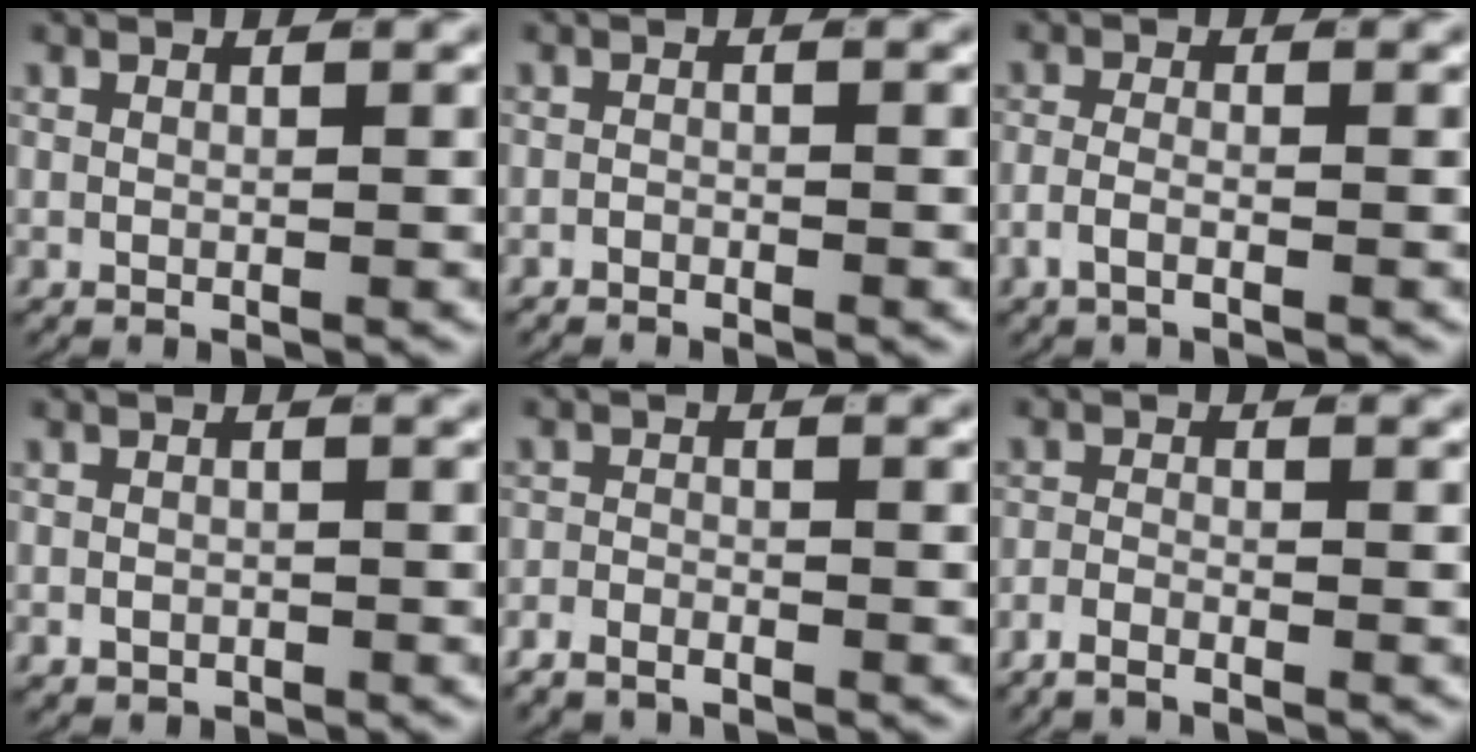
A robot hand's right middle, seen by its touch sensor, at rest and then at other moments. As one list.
[{"total": 1.0, "force": [-1.0, 0.0, 0.0], "torque": [0.002, -0.004, -0.019]}, {"total": 2.1, "force": [-1.4, 0.6, 1.5], "torque": [-0.038, -0.004, -0.026]}, {"total": 1.1, "force": [-0.6, 0.8, 0.4], "torque": [-0.005, -0.006, -0.006]}, {"total": 2.5, "force": [-2.3, 0.9, 0.6], "torque": [-0.007, -0.004, -0.044]}, {"total": 2.3, "force": [-2.1, 0.5, 0.9], "torque": [-0.017, -0.001, -0.042]}]